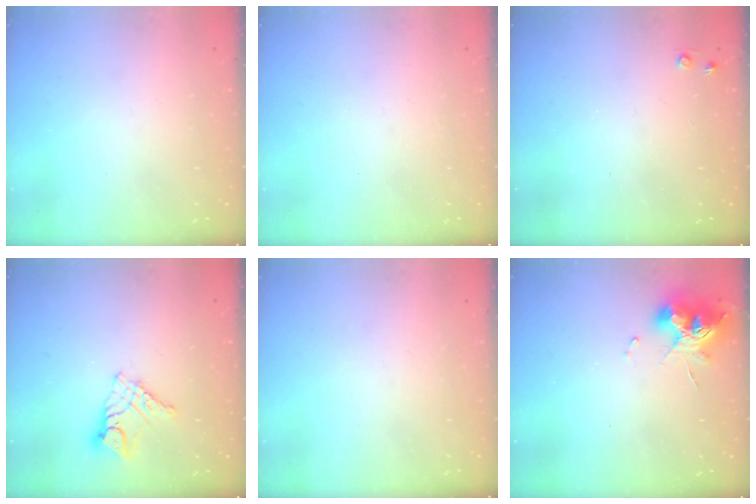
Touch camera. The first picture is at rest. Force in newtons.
{"total": 0.0}
{"total": 3.4, "press": 3.3, "slide": 0.6}
{"total": 9.7, "press": 9.7, "slide": 0.6}
{"total": 0.0}
{"total": 11.2, "press": 11.1, "slide": 0.6}